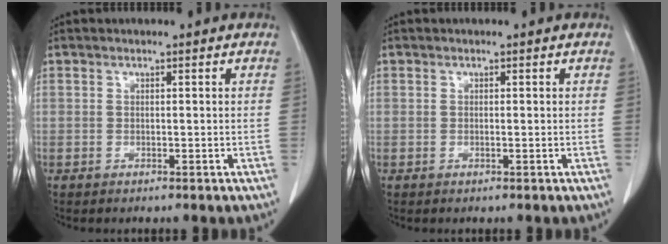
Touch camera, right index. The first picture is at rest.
{"total": 0.0}